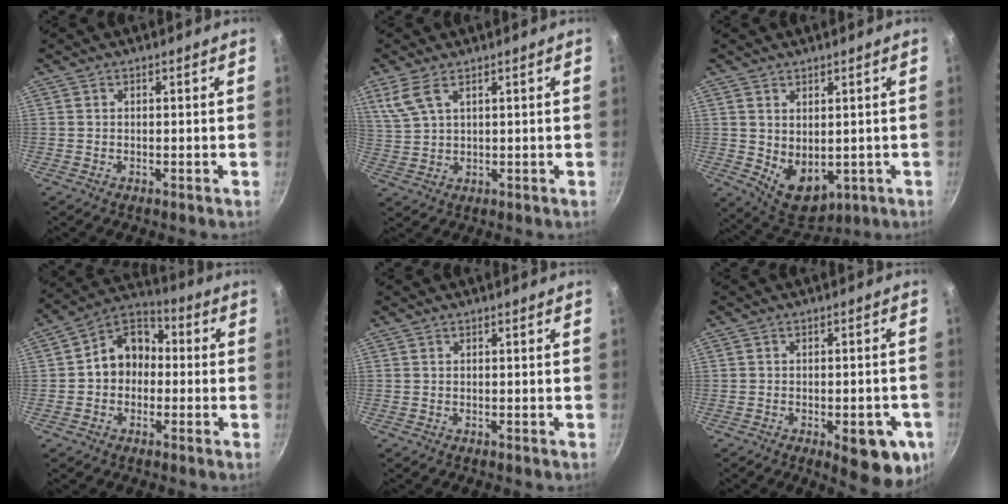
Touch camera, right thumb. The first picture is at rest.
{"total": 5.5, "force": [3.2, 2.4, 3.9], "torque": [-0.084, -0.010, 0.074]}
{"total": 8.2, "force": [0.4, 5.5, 6.1], "torque": [-0.071, -0.021, 0.028]}
{"total": 10.6, "force": [-0.5, 8.5, 6.2], "torque": [-0.050, 0.037, -0.030]}
{"total": 0.0}
{"total": 11.5, "force": [-4.2, 4.5, 9.7], "torque": [-0.081, 0.010, -0.048]}